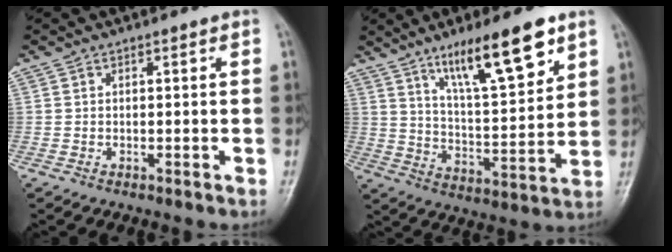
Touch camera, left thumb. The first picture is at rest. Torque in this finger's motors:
{"motor_torque": [0.54, 0.51, 1.41, -1.36, 0.23]}